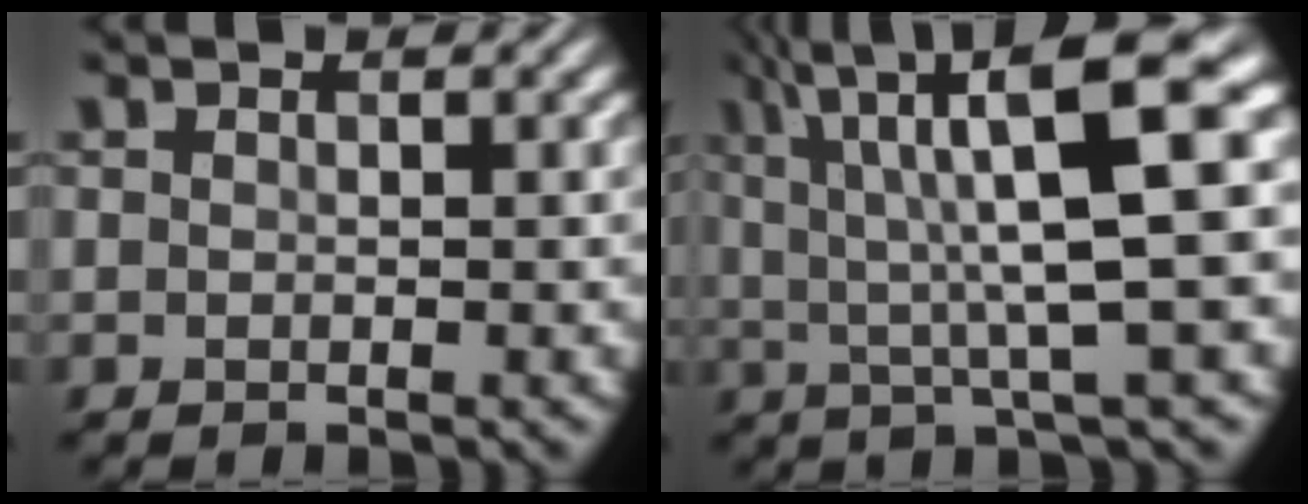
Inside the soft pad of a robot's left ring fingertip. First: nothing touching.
{"total": 11.1, "force": [3.4, 2.5, 10.3], "torque": [-0.163, 0.019, 0.058]}